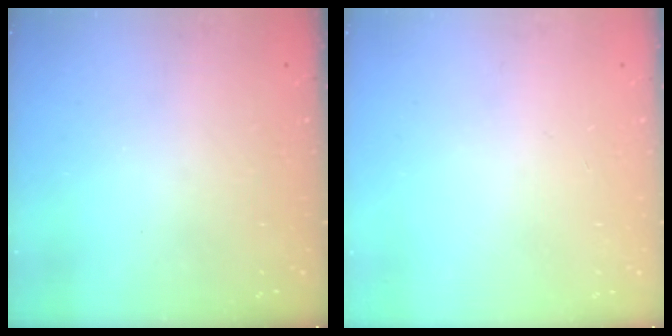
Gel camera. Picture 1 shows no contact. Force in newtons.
{"total": 0.0}